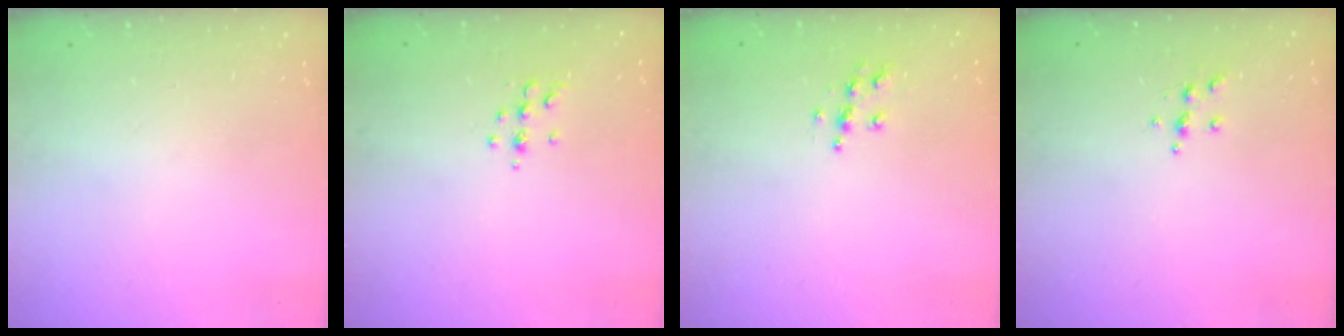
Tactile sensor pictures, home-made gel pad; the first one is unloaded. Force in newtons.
{"total": 5.0, "press": 4.8, "slide": 1.4}
{"total": 6.4, "press": 6.4, "slide": 0.3}
{"total": 4.3, "press": 4.3, "slide": 0.5}